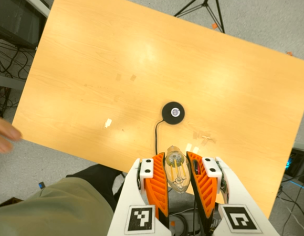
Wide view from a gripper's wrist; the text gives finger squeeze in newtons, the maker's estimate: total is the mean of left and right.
{"total": 19.9, "left": 21.7, "right": 18.0}